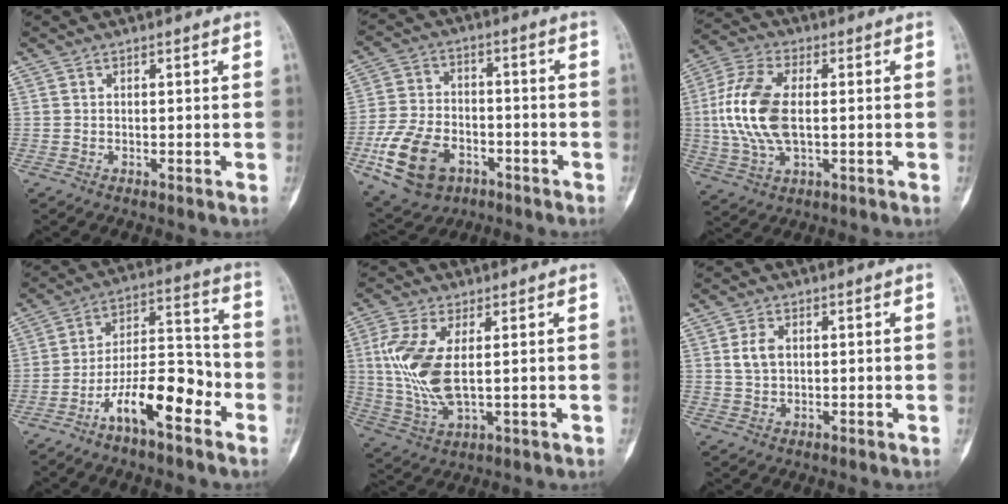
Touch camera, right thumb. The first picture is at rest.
{"total": 14.9, "force": [-6.0, 10.0, 9.3], "torque": [-0.167, 0.022, -0.102]}
{"total": 14.0, "force": [0.0, 7.5, 11.8], "torque": [-0.258, 0.008, -0.002]}
{"total": 13.5, "force": [-7.0, 4.9, 10.5], "torque": [-0.171, 0.065, -0.124]}
{"total": 12.5, "force": [1.6, 5.7, 11.0], "torque": [-0.246, -0.008, 0.041]}
{"total": 3.7, "force": [0.8, 2.6, 2.5], "torque": [-0.046, 0.002, 0.018]}